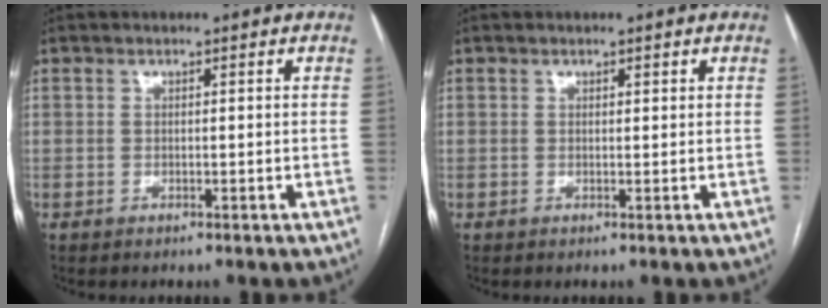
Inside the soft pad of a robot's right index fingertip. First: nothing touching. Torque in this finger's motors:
{"motor_torque": [-0.05, -0.04, 0.06, 0.00]}